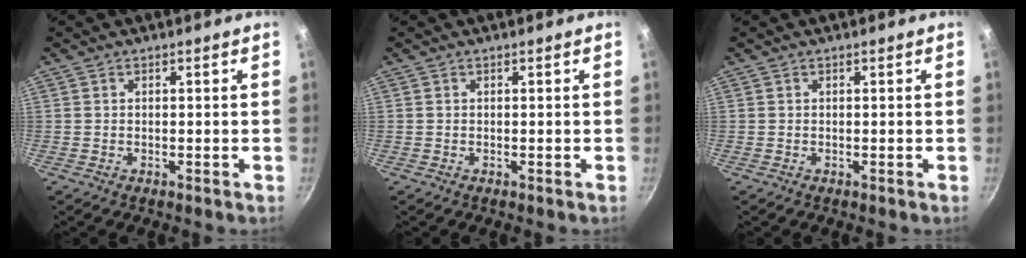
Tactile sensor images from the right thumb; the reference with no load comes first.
{"total": 0.0}
{"total": 0.0}